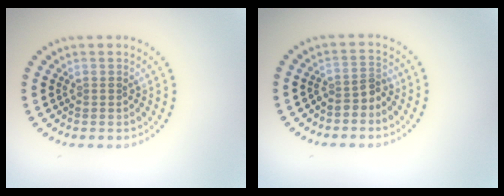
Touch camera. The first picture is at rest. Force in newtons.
{"total": 2.0, "press": 1.4, "slide": 1.4}